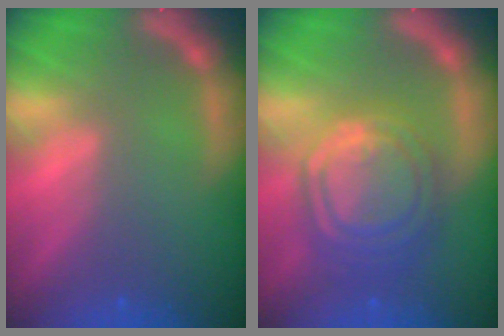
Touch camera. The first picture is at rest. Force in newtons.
{"total": 9.5}